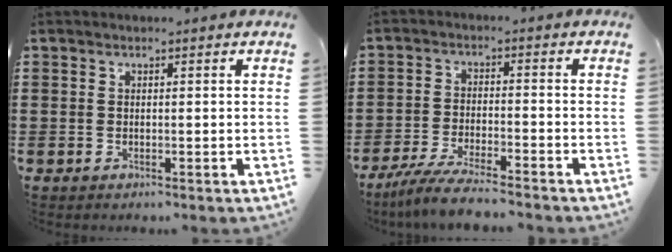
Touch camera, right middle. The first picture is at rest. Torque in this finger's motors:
{"motor_torque": [1.26, -0.88, 0.16, 0.15]}